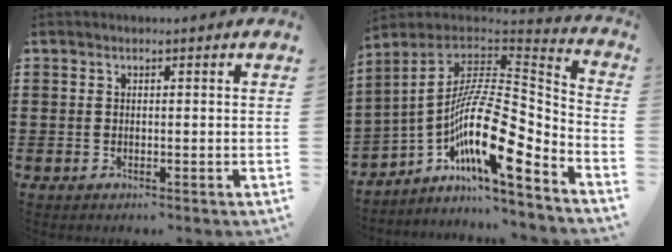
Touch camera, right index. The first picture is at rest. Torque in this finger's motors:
{"motor_torque": [1.04, 0.99, 1.05, 0.20]}